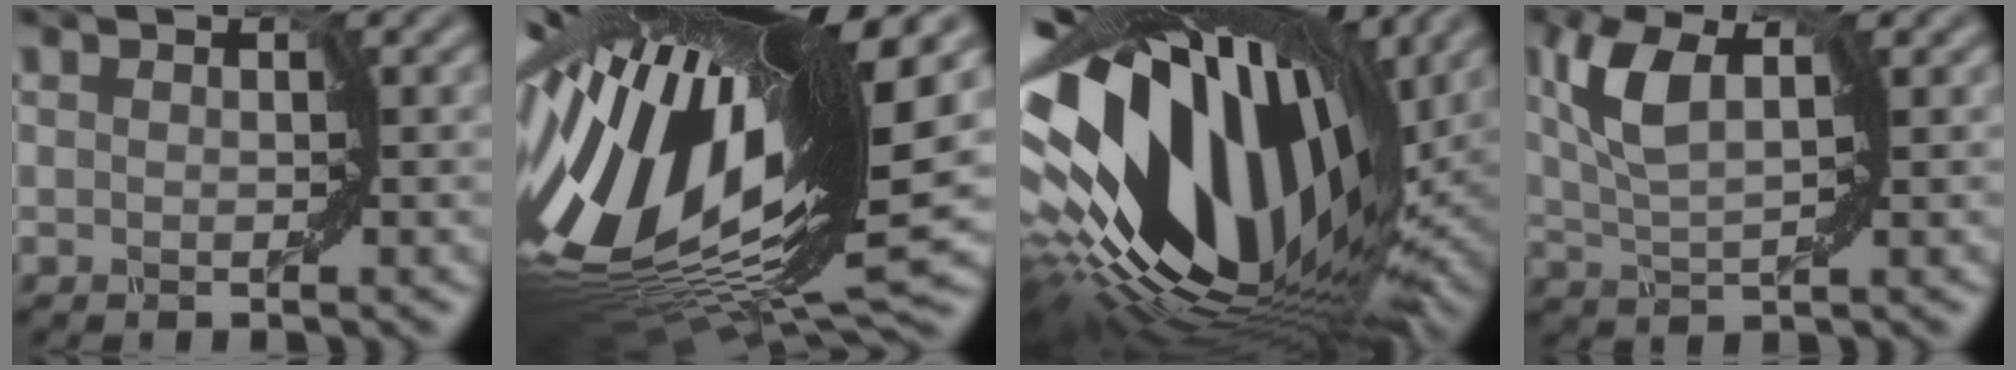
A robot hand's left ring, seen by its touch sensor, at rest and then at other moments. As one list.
[{"total": 17.7, "force": [2.2, 5.5, 16.6], "torque": [-0.344, -0.041, 0.052]}, {"total": 17.5, "force": [3.1, 9.5, 14.4], "torque": [-0.272, -0.006, 0.053]}, {"total": 3.6, "force": [1.5, 1.0, 3.1], "torque": [-0.082, 0.005, 0.042]}]